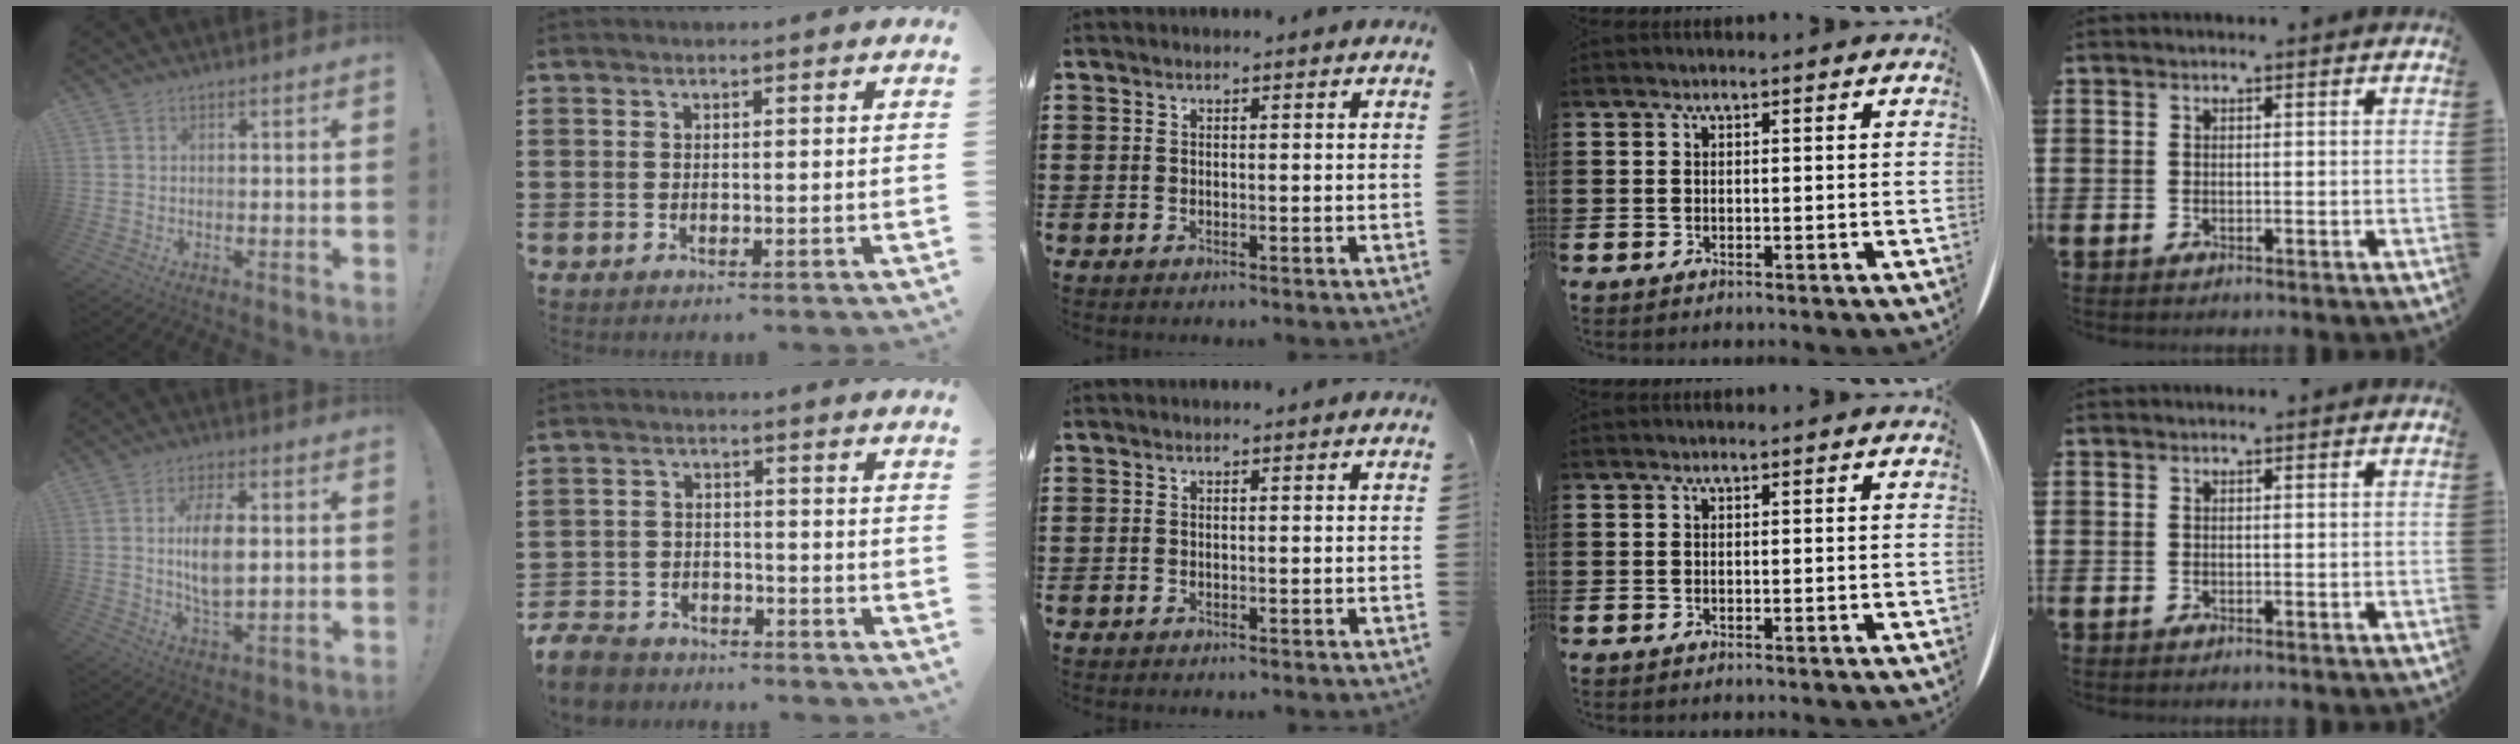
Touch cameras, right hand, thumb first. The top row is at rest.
{"thumb": {"total": 9.6, "force": [1.3, 4.8, 8.3], "torque": [-0.155, -0.009, 0.016]}, "index": {"total": 5.4, "force": [-5.3, 1.1, 0.5], "torque": [-0.025, 0.003, -0.110]}}